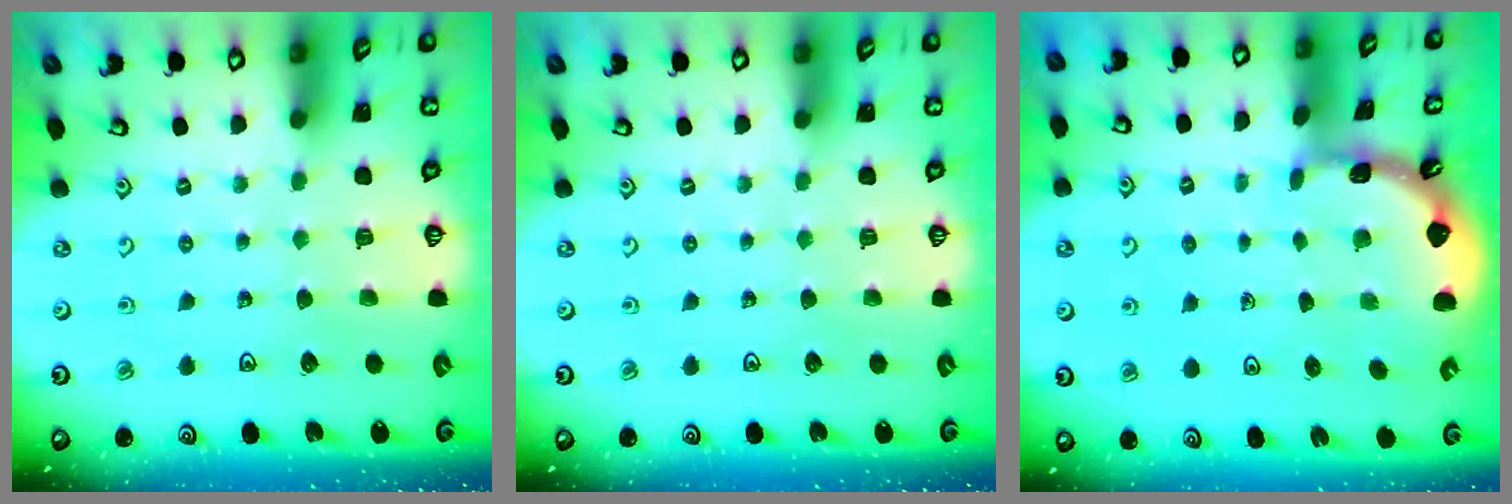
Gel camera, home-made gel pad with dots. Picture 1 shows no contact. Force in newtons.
{"total": 0.0}
{"total": 1.7, "press": 1.7, "slide": 0.1}